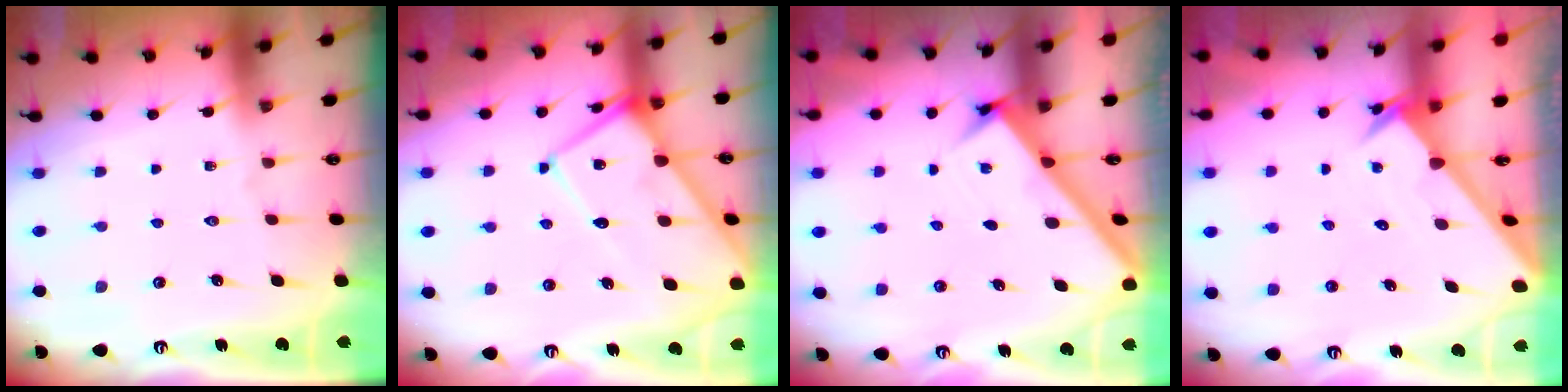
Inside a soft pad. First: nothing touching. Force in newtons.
{"total": 12.5, "press": 12.4, "slide": 1.3}
{"total": 2.5, "press": 2.4, "slide": 0.4}
{"total": 2.1, "press": 2.1, "slide": 0.1}